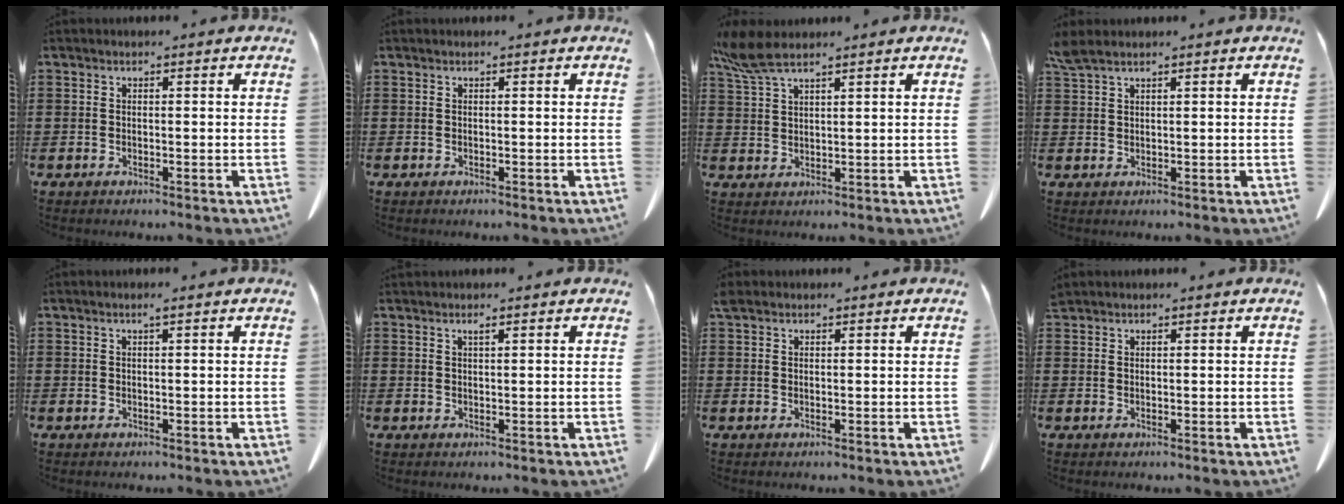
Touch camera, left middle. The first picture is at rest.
{"total": 0.0}
{"total": 6.0, "force": [4.4, 1.4, 3.8], "torque": [-0.100, -0.011, 0.078]}
{"total": 2.4, "force": [2.0, 0.4, 1.4], "torque": [-0.033, -0.002, 0.038]}
{"total": 0.8, "force": [0.5, -0.1, 0.7], "torque": [-0.012, -0.003, 0.010]}
{"total": 0.9, "force": [0.6, 0.1, 0.6], "torque": [-0.013, -0.002, 0.012]}
{"total": 1.2, "force": [1.0, 0.5, 0.4], "torque": [-0.011, 0.000, 0.022]}
{"total": 1.0, "force": [1.0, 0.1, 0.0], "torque": [-0.004, -0.002, 0.022]}